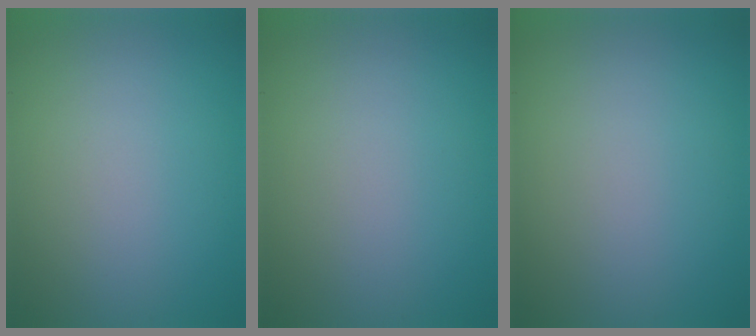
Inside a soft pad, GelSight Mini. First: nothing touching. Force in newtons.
{"total": 0.0}
{"total": 0.0}